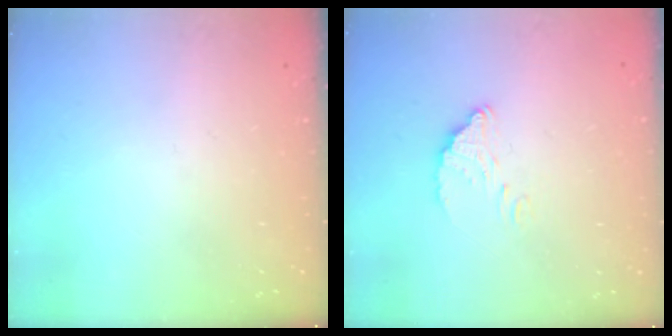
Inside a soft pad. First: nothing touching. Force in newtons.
{"total": 4.3, "press": 4.2, "slide": 0.2}